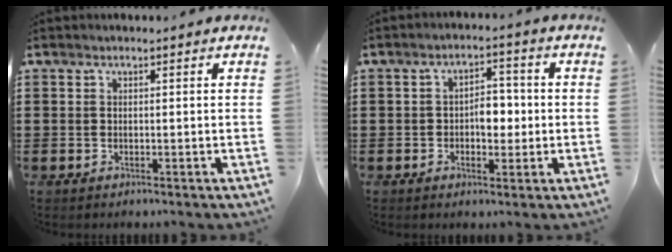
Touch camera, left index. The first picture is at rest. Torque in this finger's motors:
{"motor_torque": [0.46, -0.26, 0.19, 0.06]}